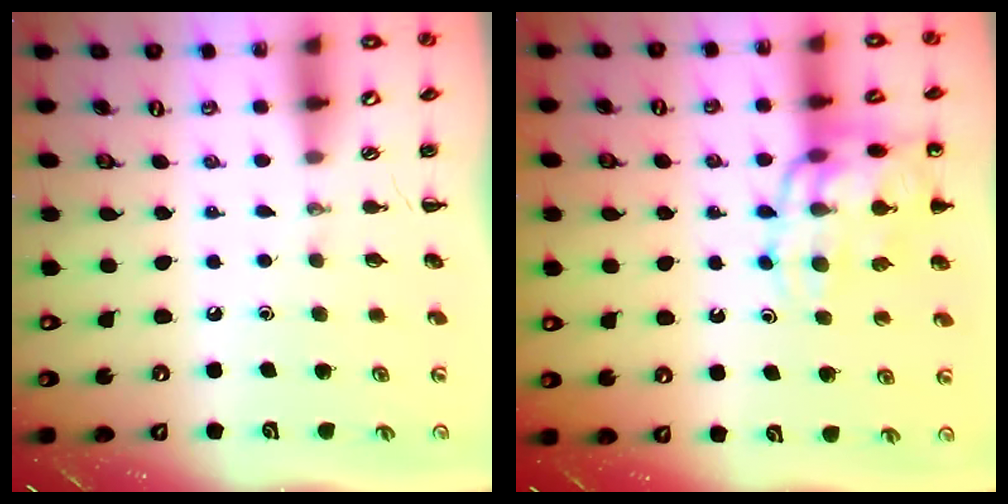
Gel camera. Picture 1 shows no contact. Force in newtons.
{"total": 16.1, "press": 15.9, "slide": 3.0}